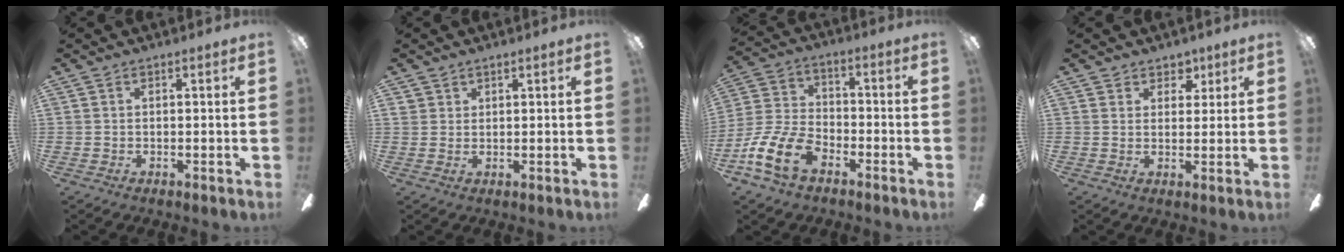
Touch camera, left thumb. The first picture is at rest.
{"total": 1.4, "force": [1.2, 0.7, 0.2], "torque": [-0.005, -0.001, 0.023]}
{"total": 14.4, "force": [-7.5, 8.6, 8.8], "torque": [-0.191, 0.041, -0.138]}
{"total": 4.2, "force": [3.0, 2.9, 0.6], "torque": [0.008, -0.014, 0.049]}